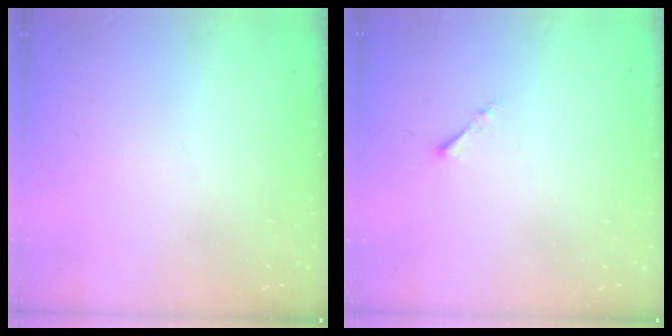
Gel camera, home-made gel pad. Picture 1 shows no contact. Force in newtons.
{"total": 1.1, "press": 1.0, "slide": 0.3}